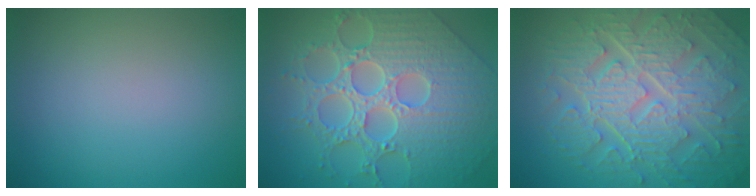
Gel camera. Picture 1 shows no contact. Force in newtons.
{"total": 9.8, "press": 7.1, "slide": 6.8}
{"total": 10.3, "press": 6.9, "slide": 7.7}